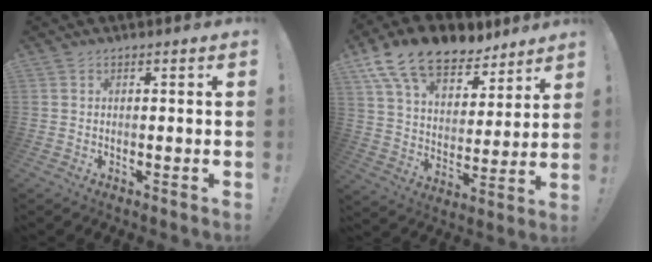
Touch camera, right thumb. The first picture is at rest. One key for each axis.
{"total": 16.6, "fx": 11.8, "fy": 8.8, "fz": 7.7, "tx": -0.133, "ty": -0.080, "tz": 0.217}